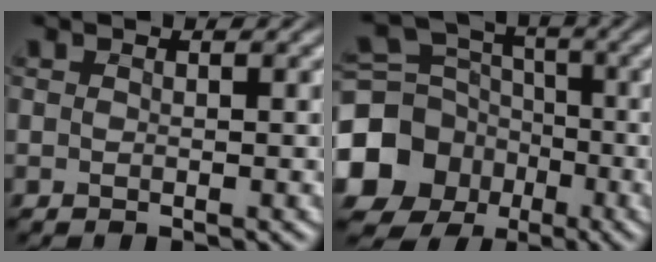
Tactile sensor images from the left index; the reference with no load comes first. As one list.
[{"total": 11.6, "force": [-4.6, 10.1, 3.5], "torque": [-0.102, -0.026, -0.108]}]